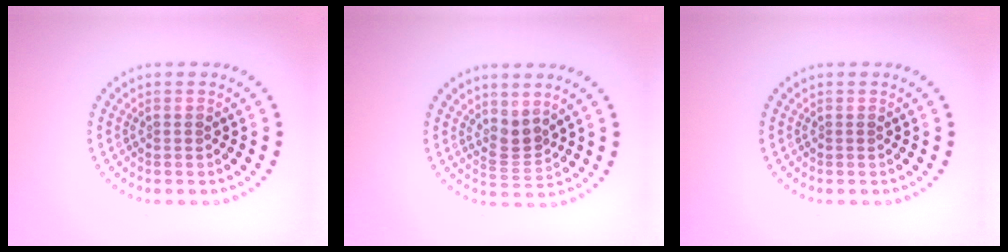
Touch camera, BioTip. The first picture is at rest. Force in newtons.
{"total": 2.3, "press": 1.6, "slide": 1.6}
{"total": 0.0}